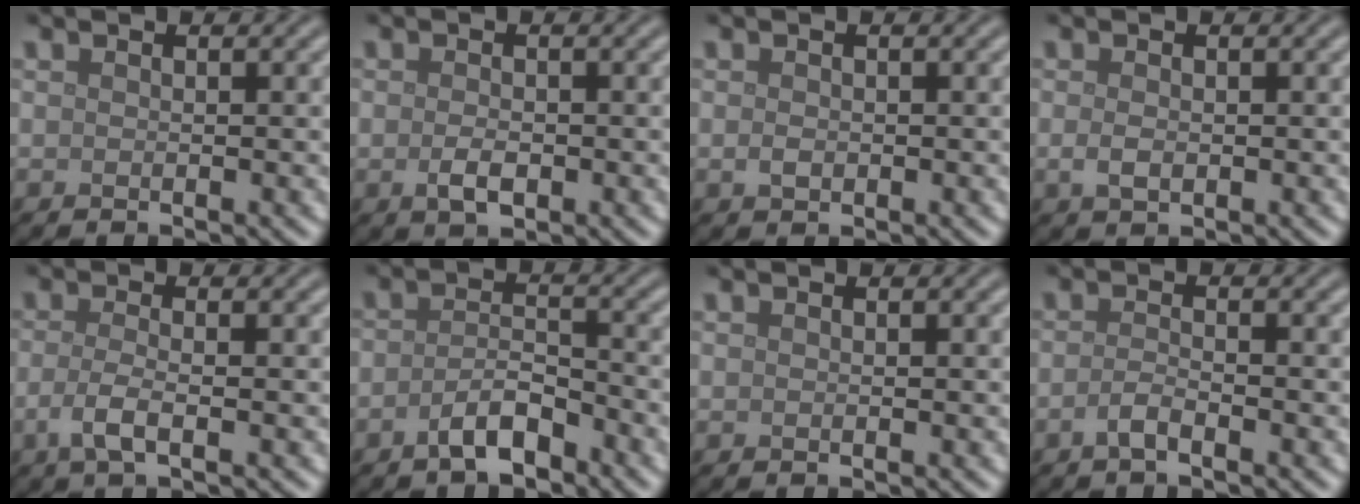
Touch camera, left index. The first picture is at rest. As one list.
[{"total": 2.0, "force": [-0.6, 1.2, 1.5], "torque": [-0.032, -0.002, -0.010]}, {"total": 0.9, "force": [-0.1, 0.7, 0.6], "torque": [-0.012, -0.003, -0.004]}, {"total": 1.4, "force": [-0.2, 0.9, 1.1], "torque": [-0.024, -0.002, -0.003]}, {"total": 2.6, "force": [-0.9, 0.8, 2.3], "torque": [-0.052, -0.003, -0.023]}, {"total": 3.4, "force": [-2.2, 1.4, 2.2], "torque": [-0.041, 0.008, -0.045]}, {"total": 0.0}, {"total": 1.6, "force": [-0.9, 0.4, 1.2], "torque": [-0.025, 0.003, -0.023]}]